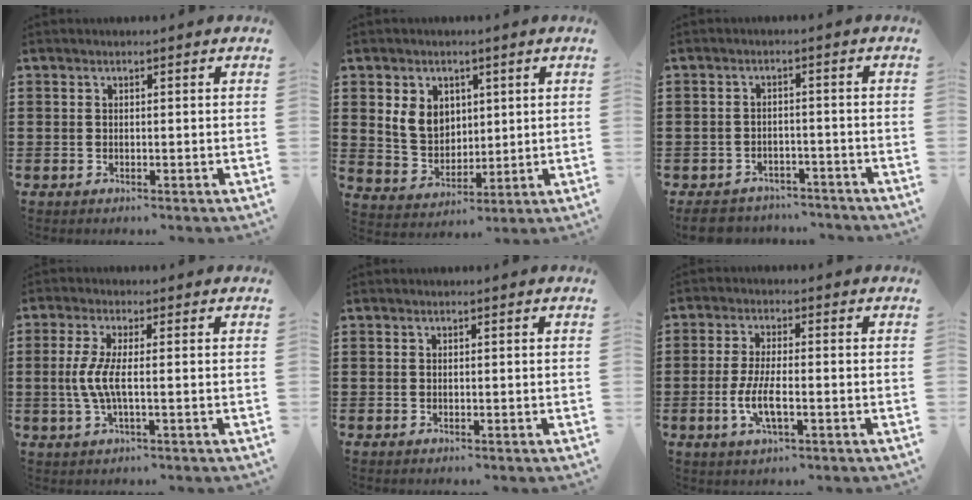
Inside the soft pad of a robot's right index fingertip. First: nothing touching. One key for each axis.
{"total": 6.5, "fx": 2.1, "fy": 5.4, "fz": 3.0, "tx": -0.078, "ty": 0.011, "tz": 0.036}
{"total": 4.0, "fx": -3.8, "fy": 1.1, "fz": 0.4, "tx": -0.015, "ty": 0.006, "tz": -0.080}
{"total": 4.9, "fx": -0.5, "fy": 0.8, "fz": 4.8, "tx": -0.116, "ty": -0.010, "tz": -0.020}
{"total": 0.0}
{"total": 5.5, "fx": -1.7, "fy": 1.6, "fz": 5.0, "tx": -0.104, "ty": -0.004, "tz": -0.036}